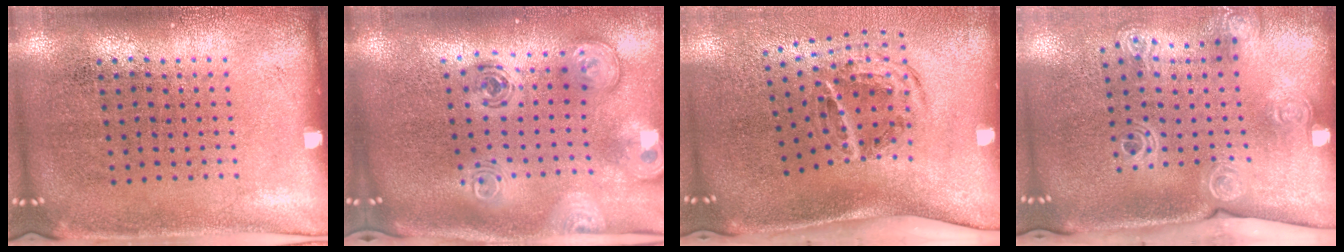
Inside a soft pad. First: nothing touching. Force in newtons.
{"total": 2.8, "press": 2.0, "slide": 2.0}
{"total": 1.6, "press": 1.1, "slide": 1.2}
{"total": 2.1, "press": 1.5, "slide": 1.4}